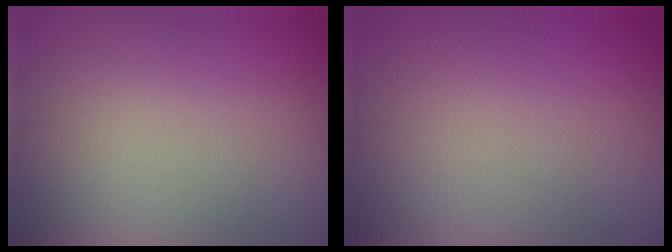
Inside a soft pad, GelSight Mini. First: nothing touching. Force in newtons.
{"total": 0.0}